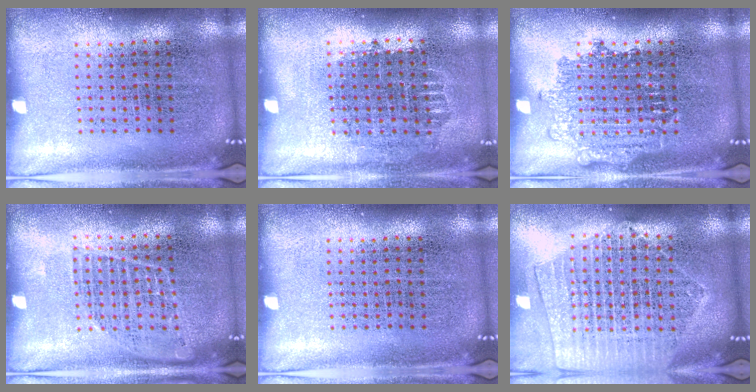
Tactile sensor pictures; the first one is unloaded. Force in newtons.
{"total": 0.7, "press": 0.7, "slide": 0.2}
{"total": 2.0, "press": 1.9, "slide": 0.4}
{"total": 1.0, "press": 1.0, "slide": 0.3}
{"total": 0.0}
{"total": 1.9, "press": 1.8, "slide": 0.7}